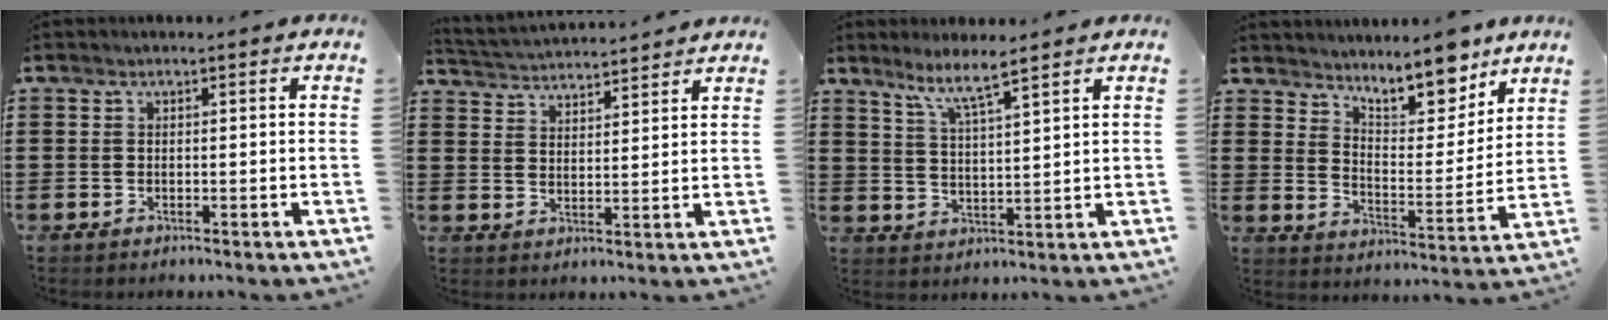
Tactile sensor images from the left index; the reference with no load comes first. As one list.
[{"total": 3.2, "force": [3.2, -0.2, -0.2], "torque": [-0.012, -0.021, 0.054]}, {"total": 5.1, "force": [4.3, -0.6, 2.7], "torque": [-0.068, -0.019, 0.073]}, {"total": 9.9, "force": [8.7, 2.3, 4.2], "torque": [-0.068, -0.056, 0.153]}]